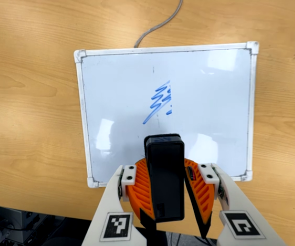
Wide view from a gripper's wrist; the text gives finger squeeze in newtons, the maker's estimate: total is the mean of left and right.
{"total": 8.6, "left": 9.3, "right": 7.8}